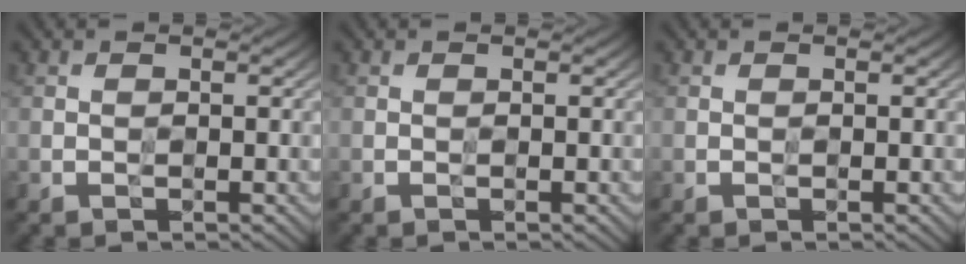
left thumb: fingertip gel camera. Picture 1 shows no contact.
{"total": 0.0}
{"total": 0.0}